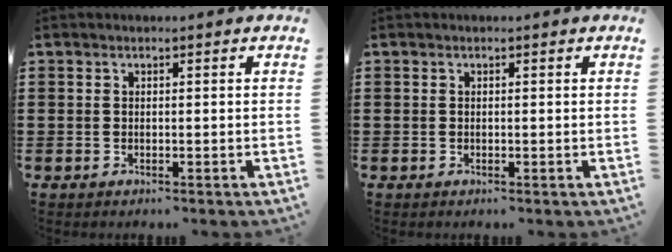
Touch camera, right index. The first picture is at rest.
{"total": 0.0}